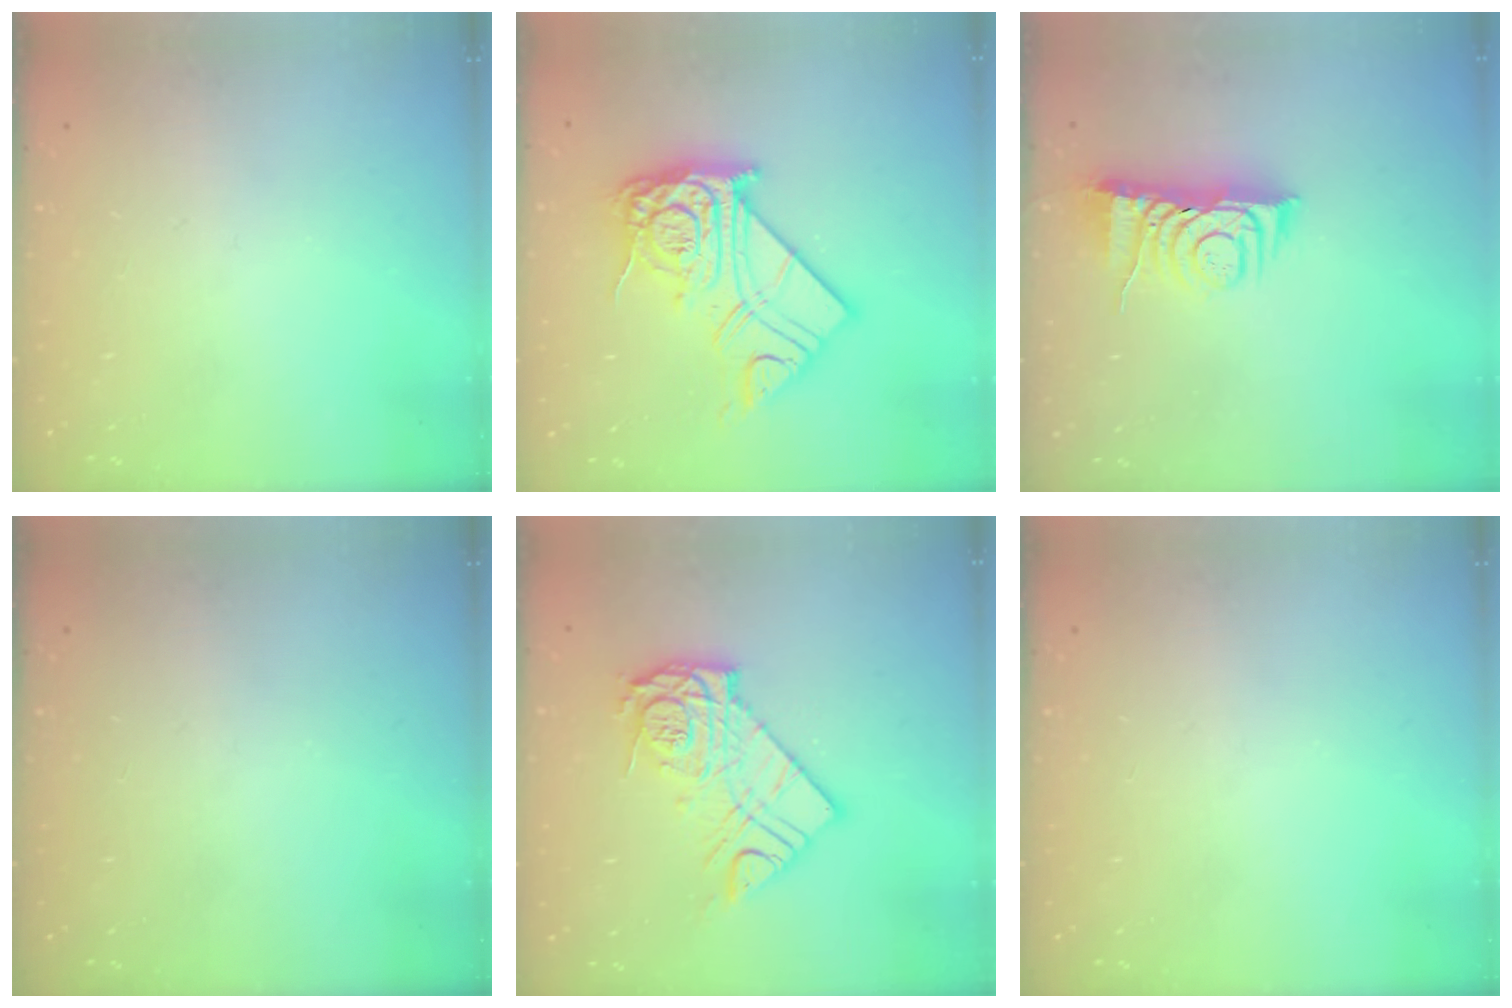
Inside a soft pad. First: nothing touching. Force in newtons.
{"total": 19.5, "press": 19.4, "slide": 1.6}
{"total": 7.7, "press": 7.7, "slide": 0.7}
{"total": 0.0}
{"total": 12.9, "press": 12.9, "slide": 1.0}
{"total": 0.0}